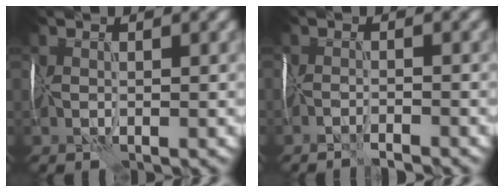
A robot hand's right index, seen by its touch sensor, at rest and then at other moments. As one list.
[{"total": 2.3, "force": [-2.2, 0.0, 0.9], "torque": [-0.016, 0.001, -0.040]}]